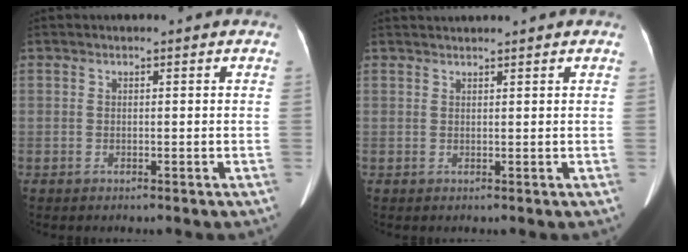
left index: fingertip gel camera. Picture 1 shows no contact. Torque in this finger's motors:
{"motor_torque": [0.91, -1.23, 0.13, 0.06]}